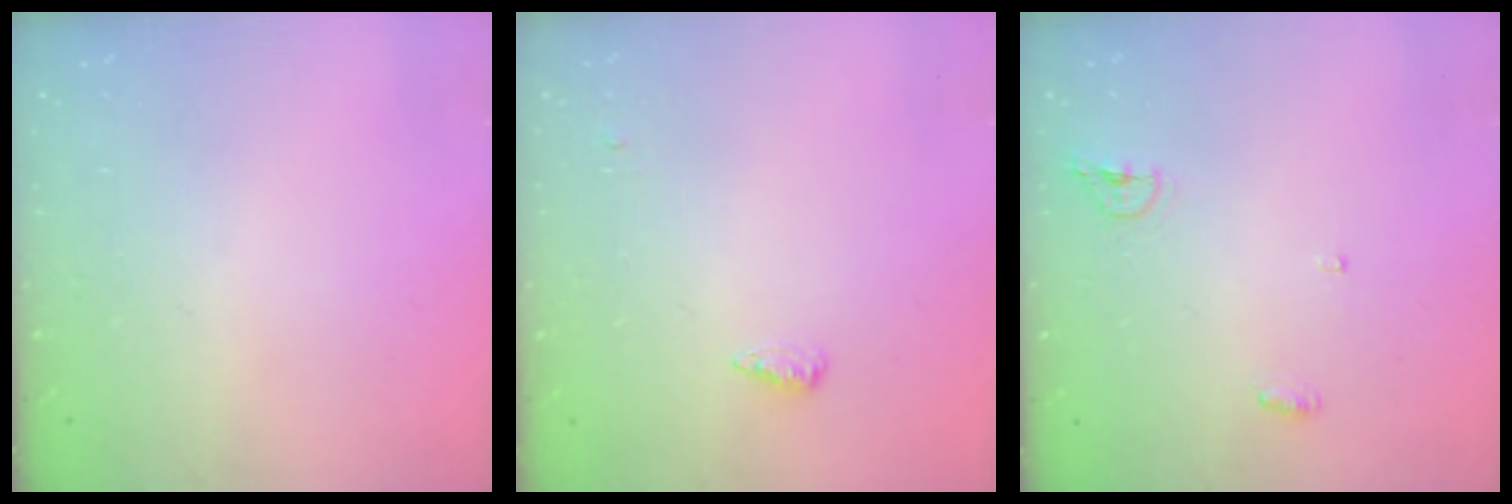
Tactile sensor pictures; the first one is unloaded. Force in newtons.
{"total": 8.7, "press": 5.7, "slide": 6.5}
{"total": 4.8, "press": 4.7, "slide": 1.1}